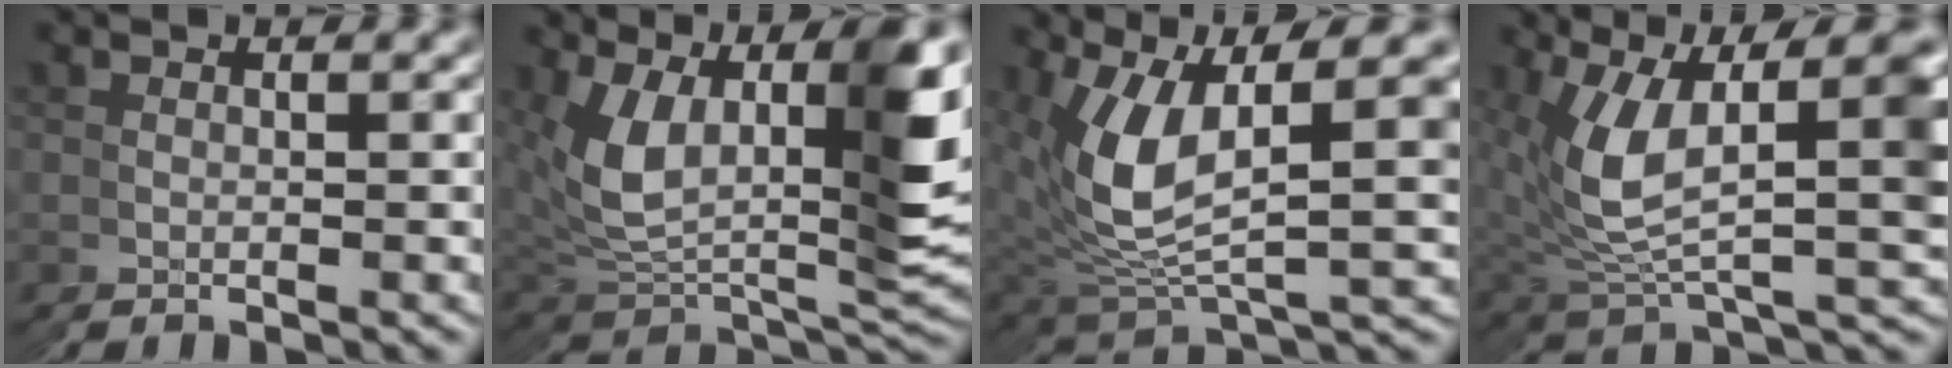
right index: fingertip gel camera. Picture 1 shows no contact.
{"total": 11.9, "force": [1.8, 7.4, 9.2], "torque": [-0.167, -0.019, 0.043]}
{"total": 9.3, "force": [1.8, 6.0, 6.9], "torque": [-0.149, -0.018, 0.043]}
{"total": 10.2, "force": [1.6, 6.6, 7.7], "torque": [-0.141, -0.008, 0.034]}